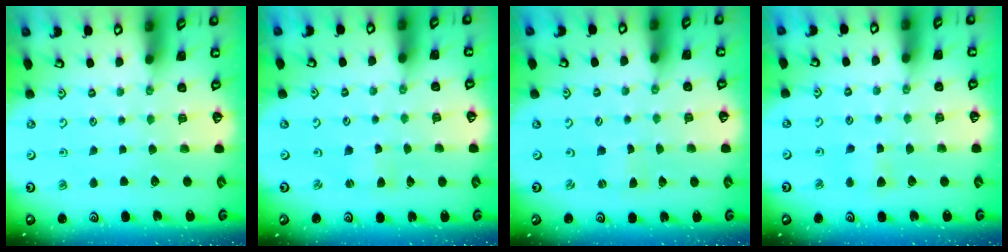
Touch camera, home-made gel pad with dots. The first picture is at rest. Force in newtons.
{"total": 1.8, "press": 1.7, "slide": 0.3}
{"total": 0.0}
{"total": 3.5, "press": 3.4, "slide": 0.5}